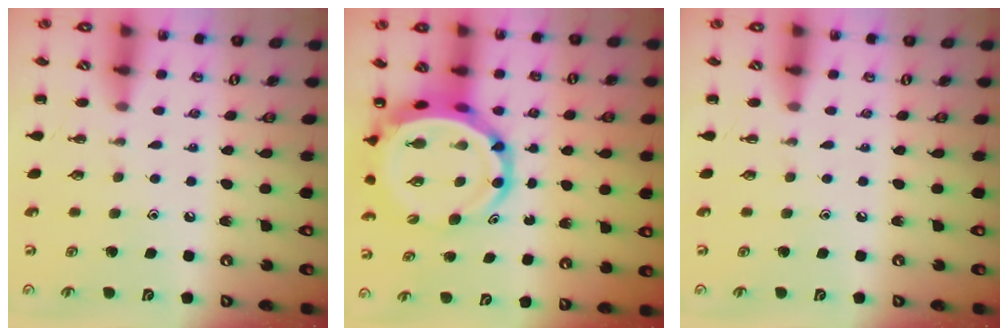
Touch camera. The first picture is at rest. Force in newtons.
{"total": 10.7, "press": 10.2, "slide": 3.1}
{"total": 0.0}